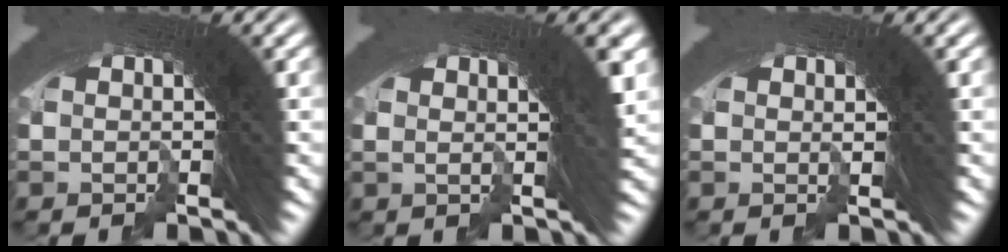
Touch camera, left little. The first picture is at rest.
{"total": 5.1, "force": [1.6, 2.9, 3.9], "torque": [-0.057, 0.021, 0.013]}
{"total": 0.9, "force": [0.2, 0.5, 0.8], "torque": [-0.014, -0.002, 0.003]}